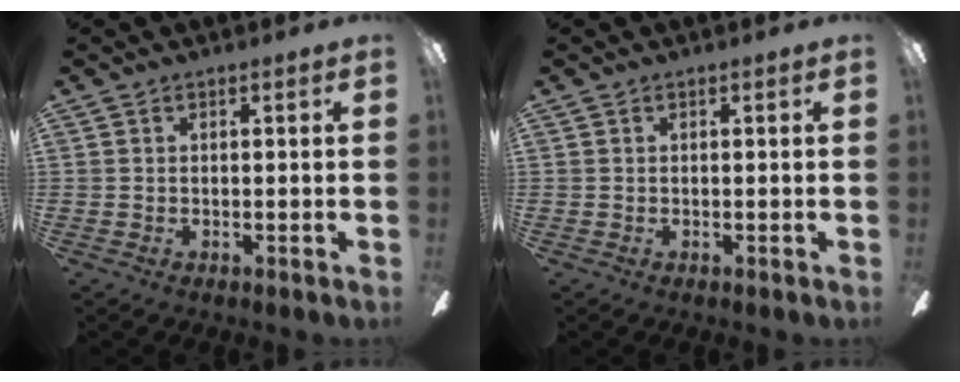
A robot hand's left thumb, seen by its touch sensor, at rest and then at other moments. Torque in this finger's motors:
{"motor_torque": [0.00, 0.00, -0.01, 0.02, 0.00]}